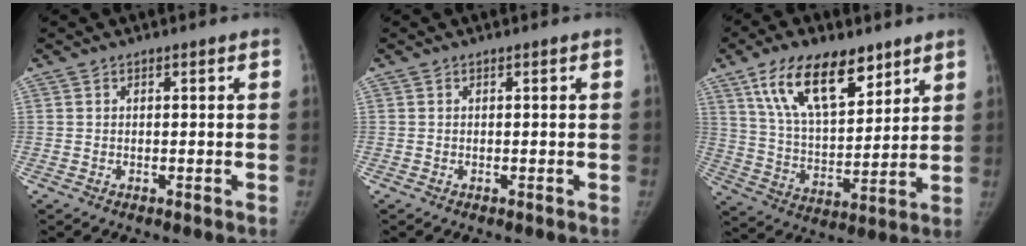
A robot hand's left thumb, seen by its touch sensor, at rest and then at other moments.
{"total": 0.0}
{"total": 16.3, "force": [9.6, 6.9, 11.2], "torque": [-0.165, -0.040, 0.179]}